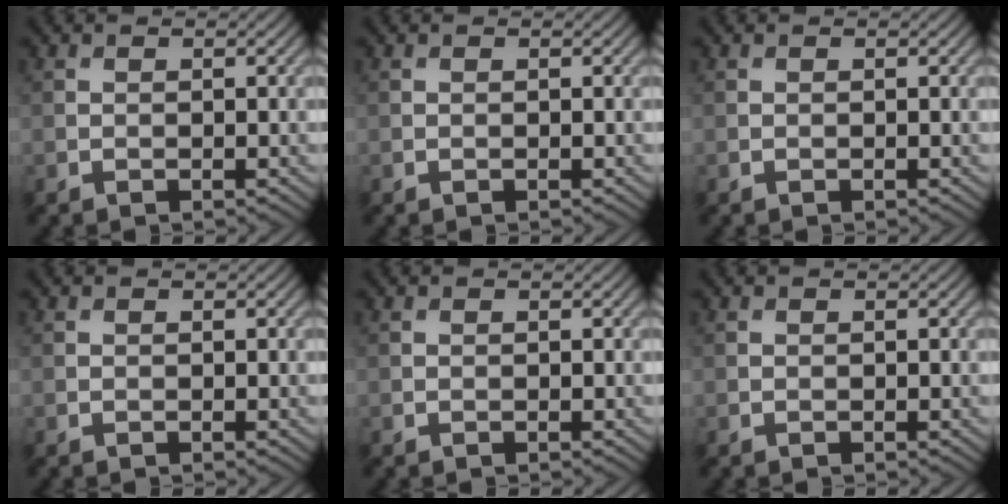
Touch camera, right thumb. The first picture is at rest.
{"total": 0.0}
{"total": 0.0}
{"total": 0.0}
{"total": 0.0}
{"total": 0.0}